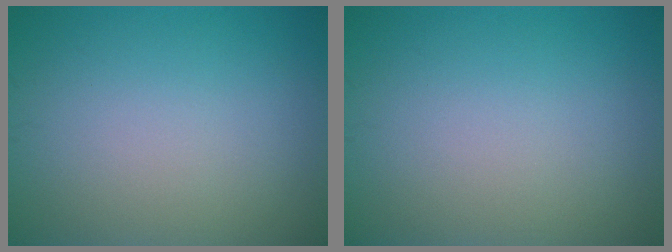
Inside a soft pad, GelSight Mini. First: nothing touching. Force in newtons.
{"total": 0.0}